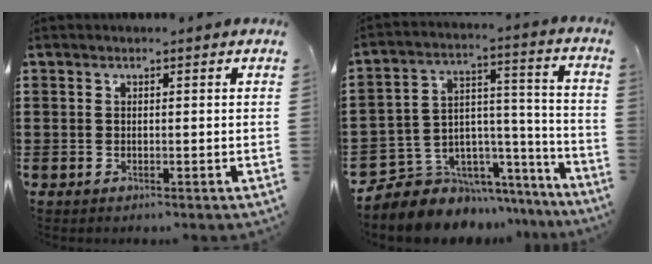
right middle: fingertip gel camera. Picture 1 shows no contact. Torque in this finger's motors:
{"motor_torque": [2.14, 0.00, 0.52, 0.06]}